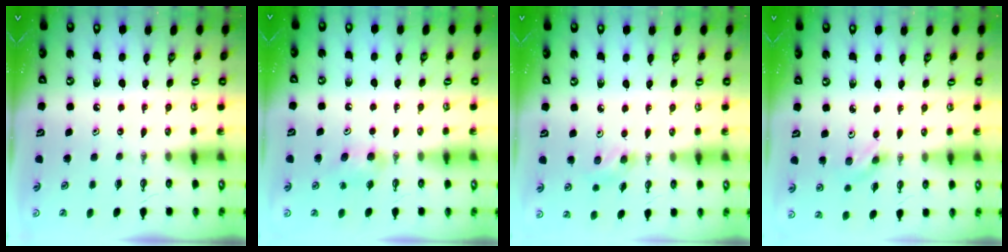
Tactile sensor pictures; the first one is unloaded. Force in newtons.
{"total": 5.1, "press": 4.7, "slide": 1.9}
{"total": 3.8, "press": 3.8, "slide": 0.7}
{"total": 3.6, "press": 3.3, "slide": 1.4}